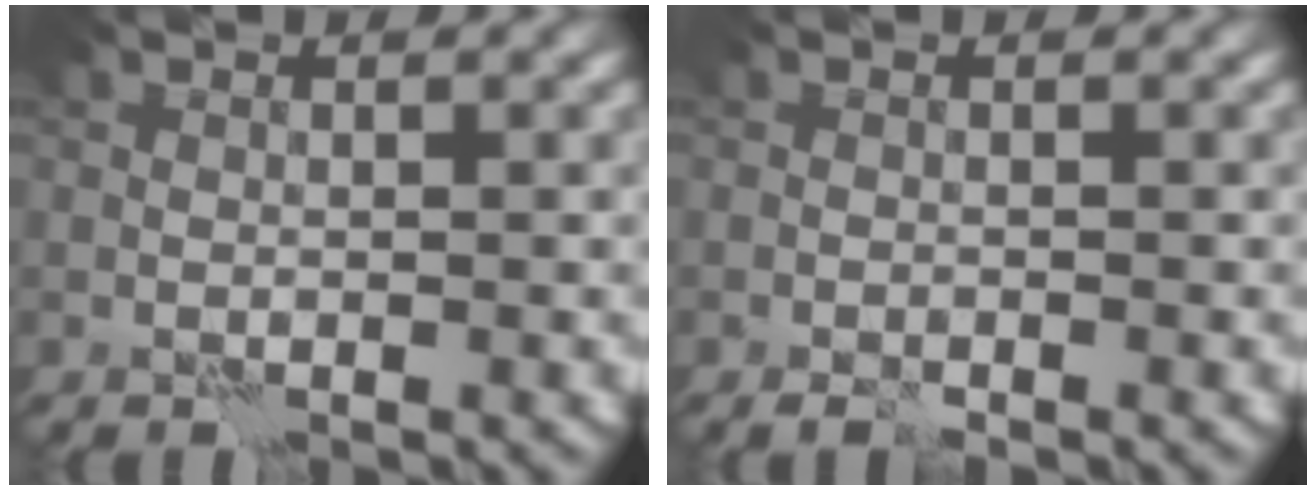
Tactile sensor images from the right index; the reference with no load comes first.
{"total": 0.9, "force": [-0.8, 0.1, 0.6], "torque": [-0.014, -0.002, -0.016]}